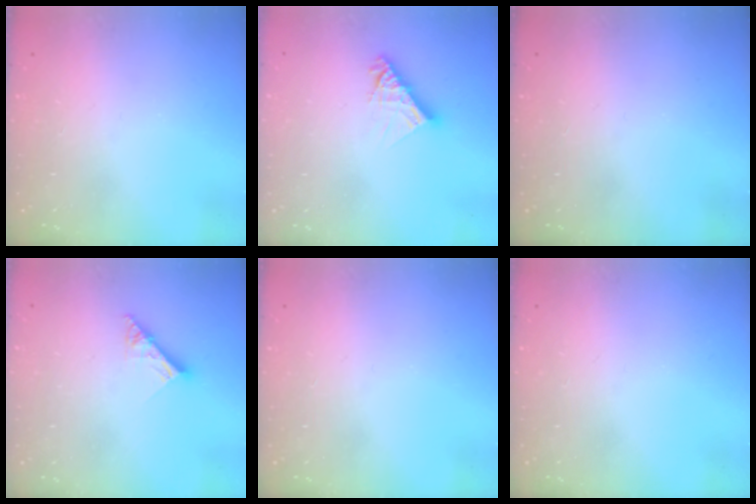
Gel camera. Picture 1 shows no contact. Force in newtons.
{"total": 8.4, "press": 8.4, "slide": 0.7}
{"total": 0.0}
{"total": 8.2, "press": 8.1, "slide": 1.0}
{"total": 0.0}
{"total": 0.0}